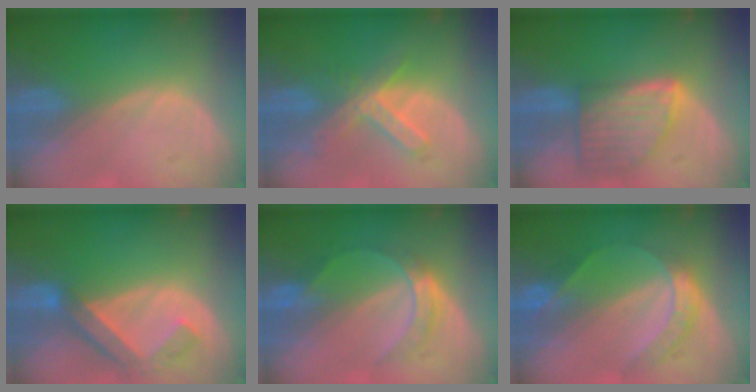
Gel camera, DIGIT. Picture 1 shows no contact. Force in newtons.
{"total": 6.6, "press": 5.8, "slide": 3.1}
{"total": 8.2, "press": 7.4, "slide": 3.5}
{"total": 6.5, "press": 5.8, "slide": 3.0}
{"total": 5.0, "press": 4.7, "slide": 1.6}
{"total": 6.7, "press": 5.5, "slide": 3.9}